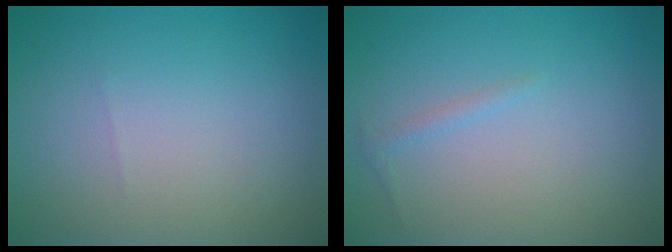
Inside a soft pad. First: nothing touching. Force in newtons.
{"total": 0.6, "press": 0.6, "slide": 0.1}